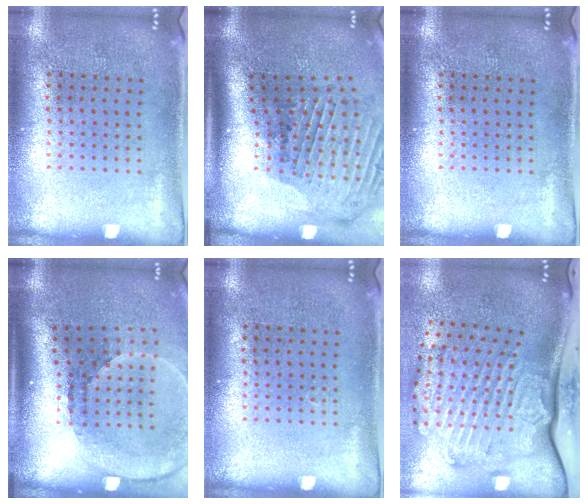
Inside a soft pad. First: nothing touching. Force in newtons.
{"total": 2.4, "press": 1.8, "slide": 1.6}
{"total": 0.0}
{"total": 2.7, "press": 1.8, "slide": 1.9}
{"total": 0.0}
{"total": 3.5, "press": 2.5, "slide": 2.5}